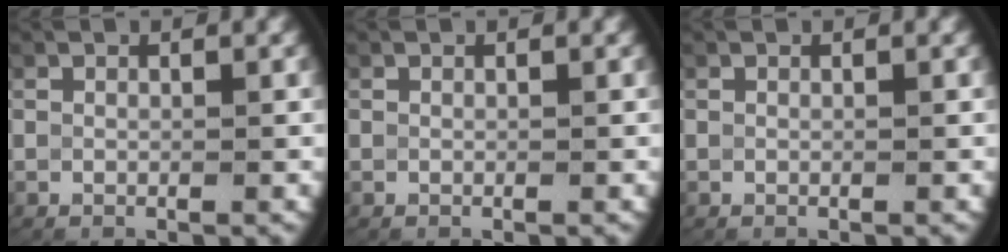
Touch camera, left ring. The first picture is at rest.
{"total": 0.0}
{"total": 0.0}